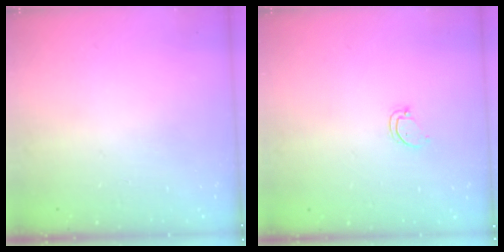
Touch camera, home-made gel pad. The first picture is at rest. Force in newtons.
{"total": 2.6, "press": 2.6, "slide": 0.3}